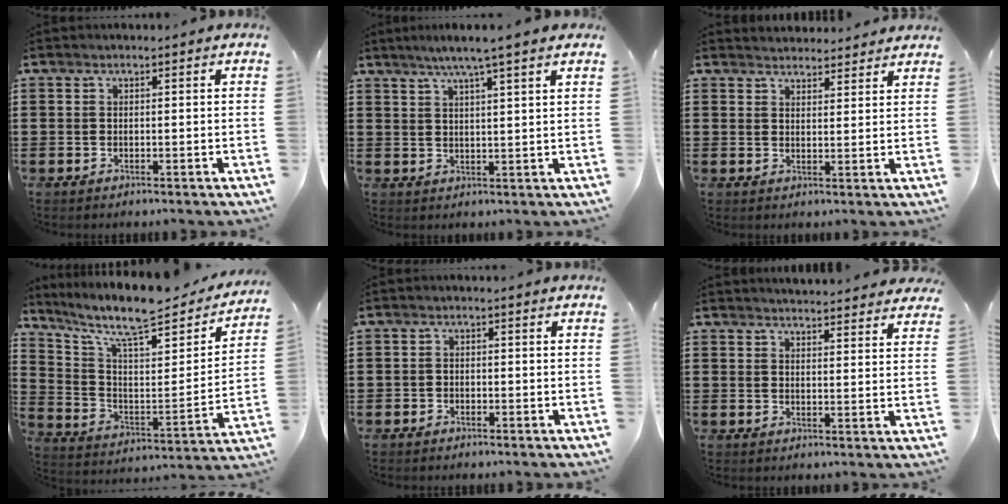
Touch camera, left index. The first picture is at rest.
{"total": 4.7, "force": [3.7, -0.6, 3.0], "torque": [-0.067, -0.008, 0.062]}
{"total": 2.7, "force": [2.7, 0.2, -0.2], "torque": [-0.004, -0.008, 0.051]}
{"total": 10.1, "force": [8.2, 1.7, 5.6], "torque": [-0.128, -0.063, 0.134]}
{"total": 1.1, "force": [-0.9, 0.7, 0.0], "torque": [-0.004, 0.002, -0.021]}
{"total": 3.2, "force": [3.2, -0.2, 0.1], "torque": [-0.006, -0.018, 0.056]}